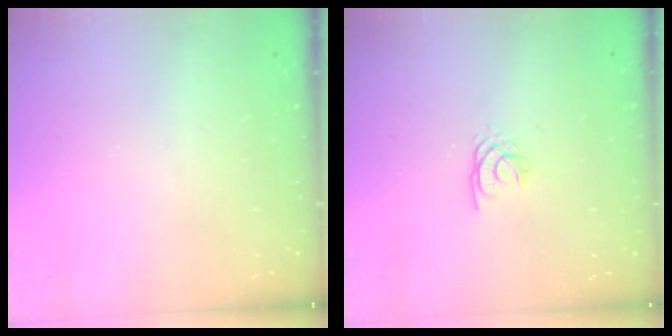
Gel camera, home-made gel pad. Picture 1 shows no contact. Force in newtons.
{"total": 1.8, "press": 1.8, "slide": 0.2}